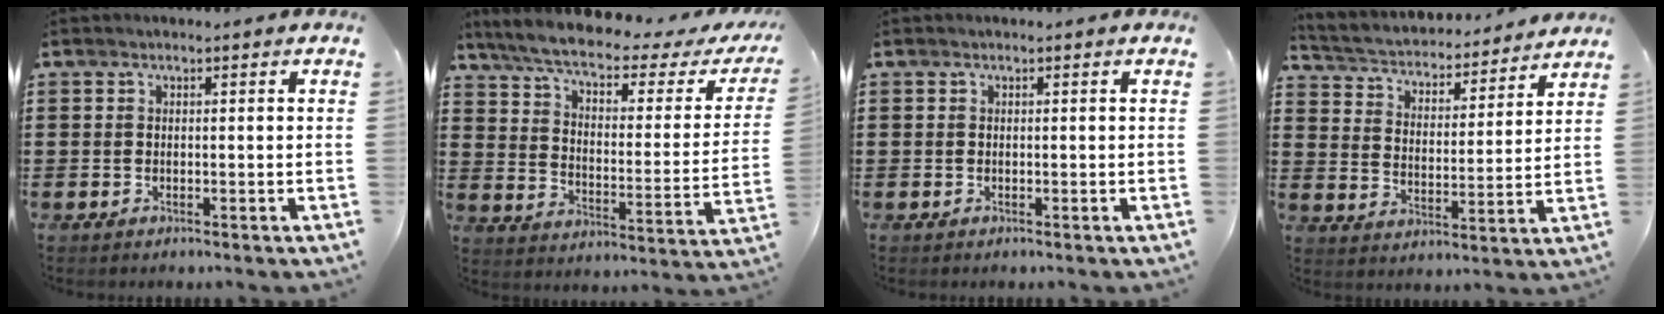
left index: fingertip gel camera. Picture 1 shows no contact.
{"total": 6.2, "force": [4.5, 1.0, 4.2], "torque": [-0.101, -0.027, 0.072]}
{"total": 0.0}
{"total": 3.2, "force": [3.2, 0.5, 0.3], "torque": [-0.028, -0.031, 0.045]}